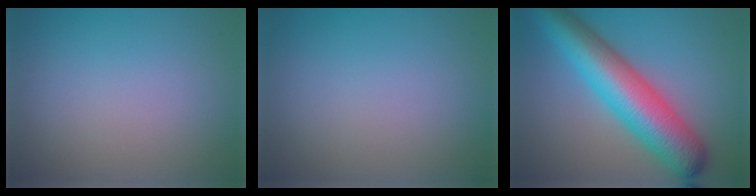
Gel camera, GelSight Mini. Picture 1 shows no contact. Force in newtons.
{"total": 0.0}
{"total": 10.0, "press": 10.0, "slide": 0.3}